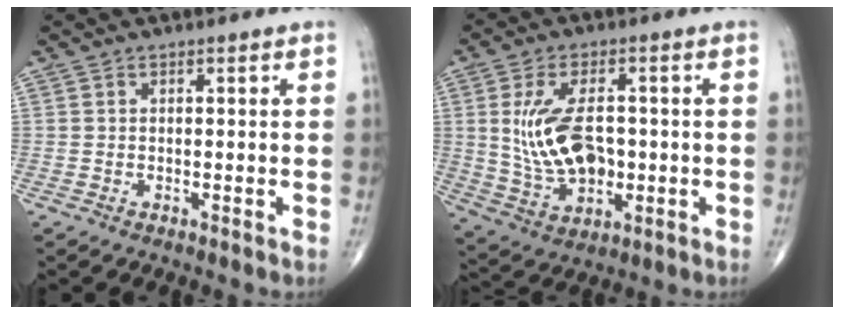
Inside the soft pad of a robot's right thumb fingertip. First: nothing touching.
{"total": 12.9, "force": [0.3, 7.5, 10.5], "torque": [-0.182, -0.001, 0.018]}